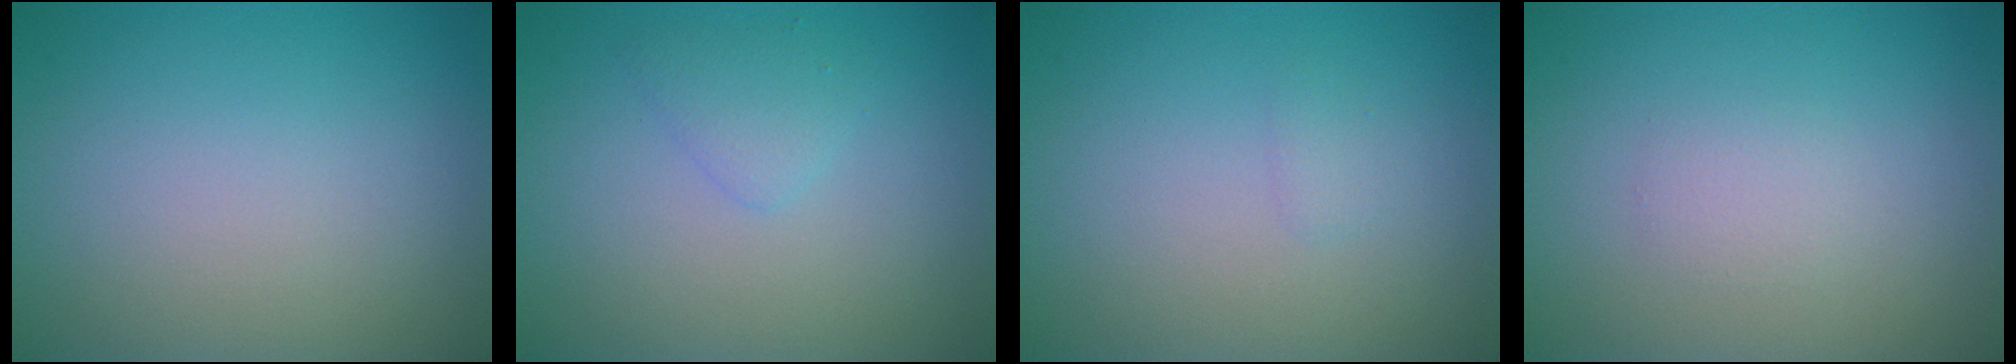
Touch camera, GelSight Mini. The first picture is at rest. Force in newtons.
{"total": 1.4, "press": 1.4, "slide": 0.1}
{"total": 0.7, "press": 0.7, "slide": 0.1}
{"total": 1.2, "press": 1.2, "slide": 0.0}